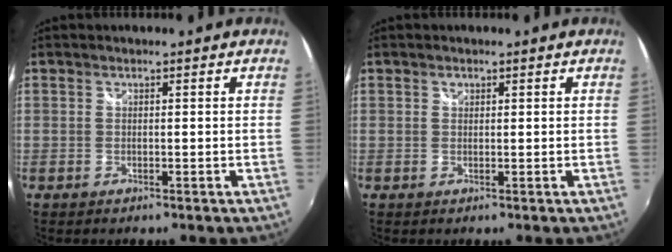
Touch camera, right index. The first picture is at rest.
{"total": 0.7, "force": [0.4, 0.6, 0.2], "torque": [-0.003, 0.002, 0.006]}